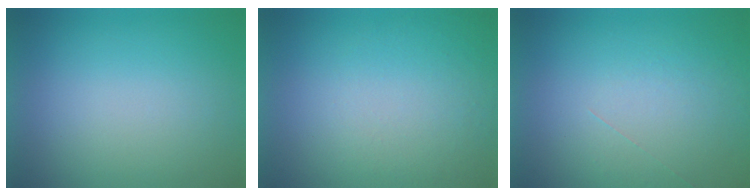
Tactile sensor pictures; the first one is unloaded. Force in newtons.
{"total": 1.0}
{"total": 1.1}